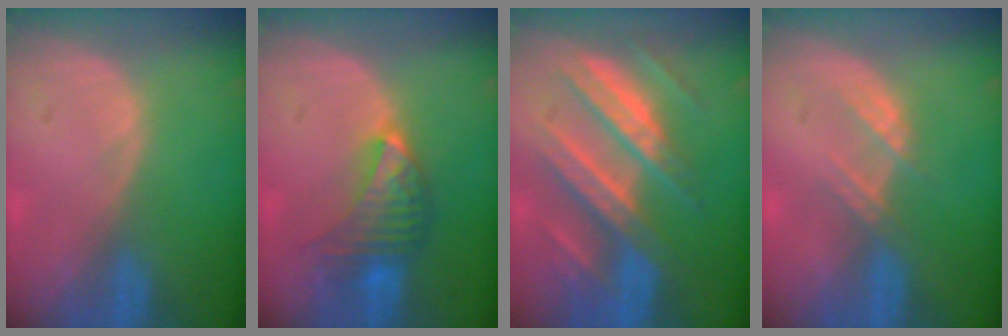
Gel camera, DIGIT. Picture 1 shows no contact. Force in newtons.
{"total": 7.0, "press": 6.7, "slide": 1.9}
{"total": 10.7, "press": 10.7, "slide": 1.0}
{"total": 2.7, "press": 2.7, "slide": 0.3}